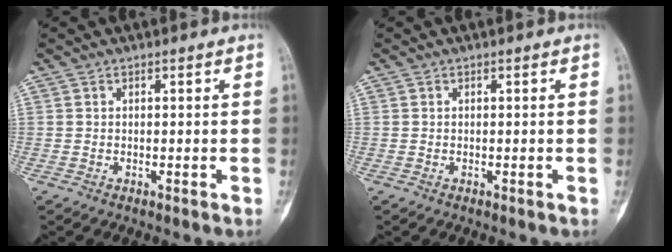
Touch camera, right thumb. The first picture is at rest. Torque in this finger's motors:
{"motor_torque": [0.46, 0.26, -0.05, -0.05, 0.00]}